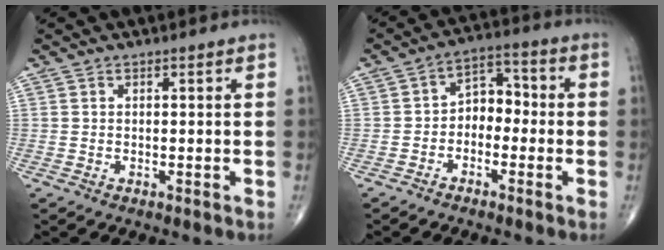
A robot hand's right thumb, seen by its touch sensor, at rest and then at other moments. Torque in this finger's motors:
{"motor_torque": [-0.26, 0.40, 0.01, -0.15, 0.05]}